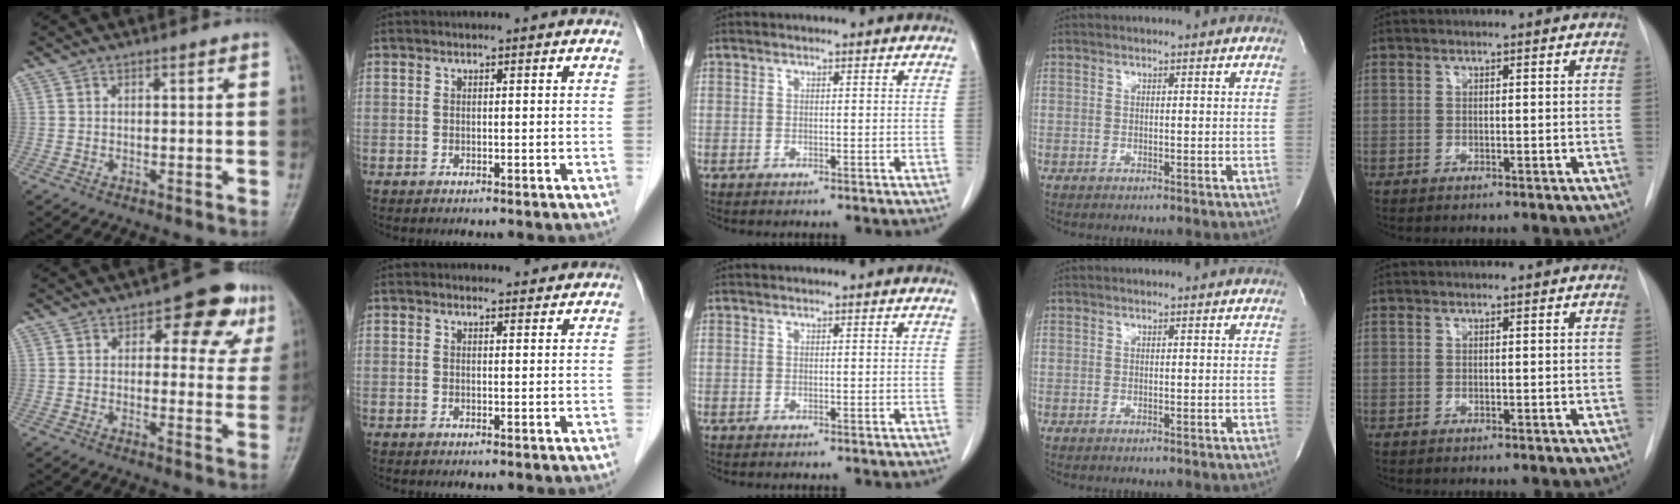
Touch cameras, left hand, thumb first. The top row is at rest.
{"thumb": {"total": 9.7, "force": [4.5, 5.4, 6.6], "torque": [-0.031, -0.009, 0.049]}, "index": {"total": 2.0, "force": [1.9, 0.6, -0.1], "torque": [-0.005, 0.001, 0.020]}}